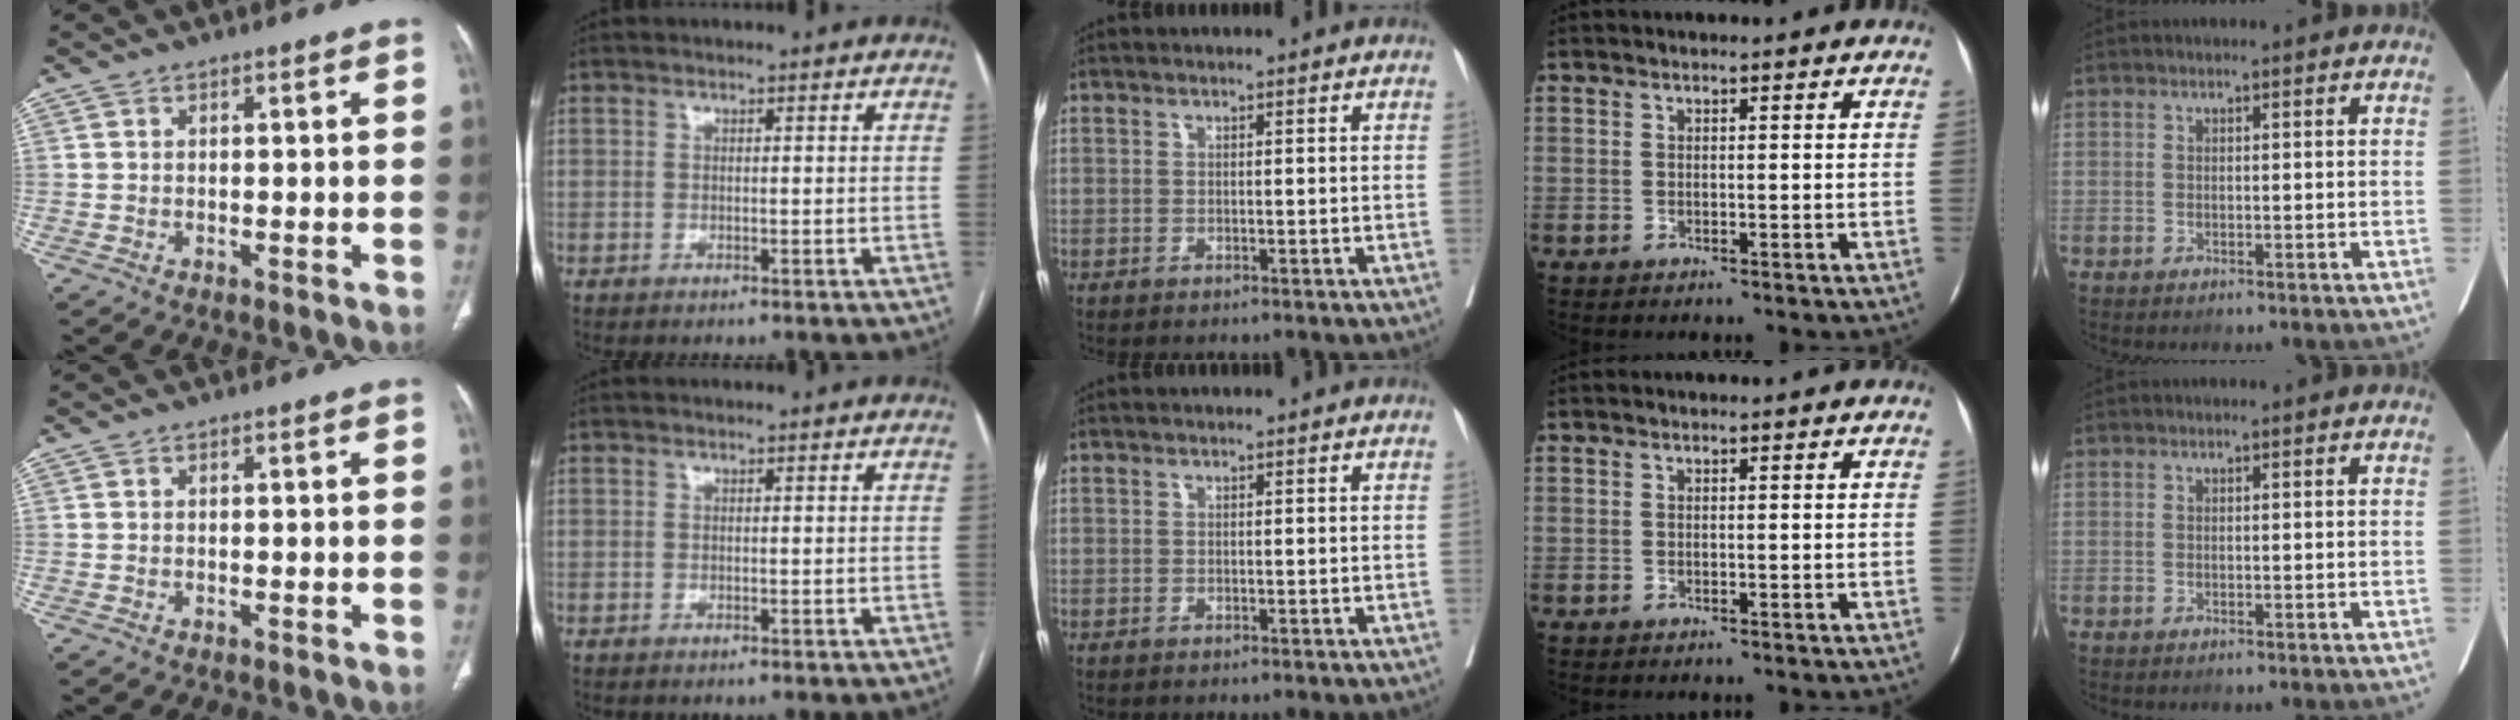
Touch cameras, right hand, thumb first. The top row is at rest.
{}